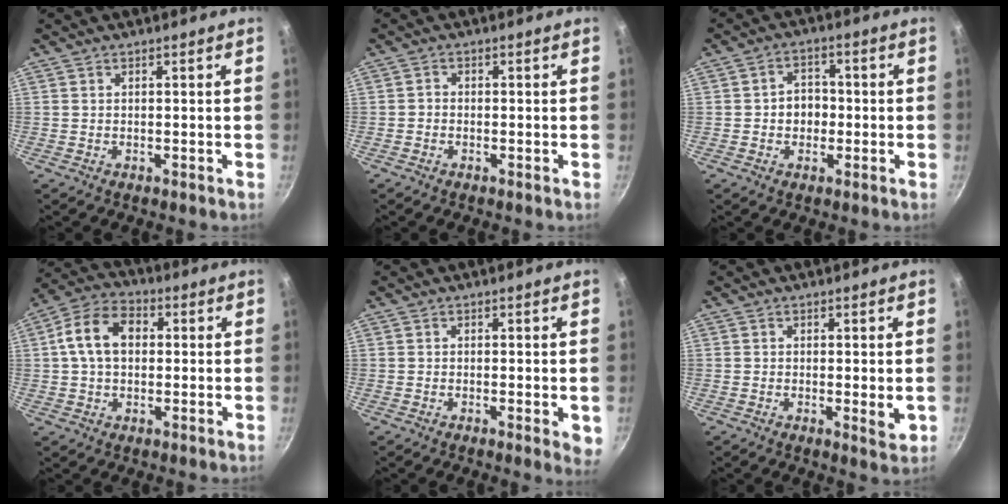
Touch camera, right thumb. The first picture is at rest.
{"total": 1.1, "force": [-0.7, 0.8, 0.4], "torque": [-0.006, 0.005, -0.017]}
{"total": 5.2, "force": [-0.7, 4.3, 2.8], "torque": [-0.010, 0.012, -0.014]}
{"total": 10.6, "force": [1.3, 7.5, 7.4], "torque": [-0.113, 0.023, 0.008]}
{"total": 3.2, "force": [-0.6, 0.9, 3.0], "torque": [-0.037, -0.009, -0.010]}
{"total": 2.9, "force": [-0.1, 0.9, 2.7], "torque": [-0.043, -0.010, -0.002]}